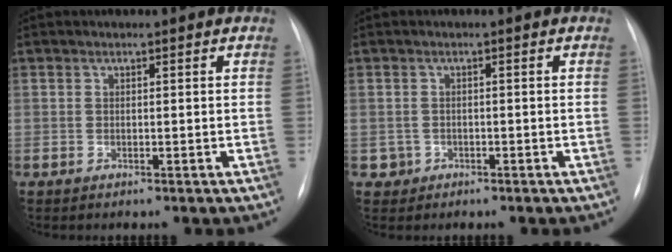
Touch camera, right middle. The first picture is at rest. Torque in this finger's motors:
{"motor_torque": [0.14, -0.22, -0.03, 0.00]}